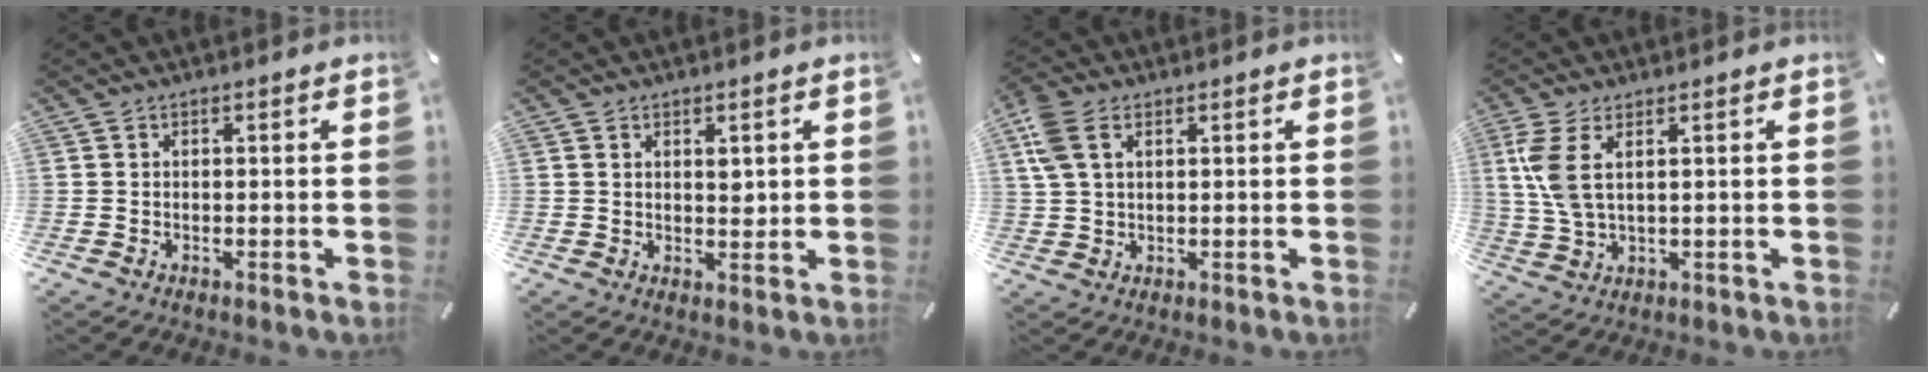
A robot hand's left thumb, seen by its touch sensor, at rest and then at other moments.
{"total": 2.7, "force": [1.3, 1.6, 1.8], "torque": [-0.022, -0.003, 0.018]}
{"total": 7.0, "force": [2.6, 4.6, 4.6], "torque": [-0.115, 0.001, 0.048]}
{"total": 7.0, "force": [2.1, 2.6, 6.2], "torque": [-0.150, -0.009, 0.033]}